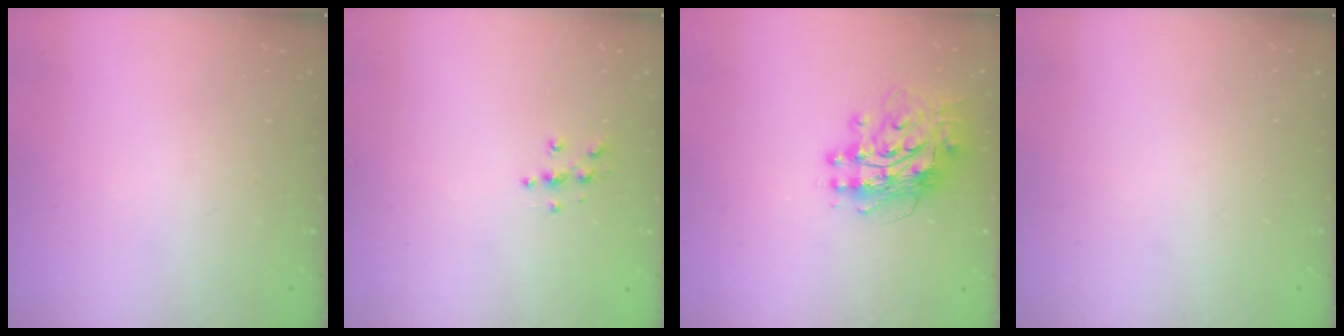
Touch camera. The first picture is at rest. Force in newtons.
{"total": 5.0, "press": 5.0, "slide": 0.4}
{"total": 12.3, "press": 12.3, "slide": 1.1}
{"total": 0.0}